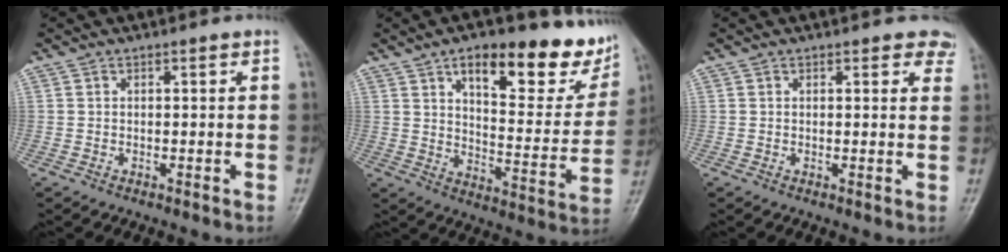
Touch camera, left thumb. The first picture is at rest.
{"total": 20.0, "force": [12.6, 7.8, 13.4], "torque": [-0.123, -0.057, 0.180]}
{"total": 3.8, "force": [3.0, 1.7, 1.6], "torque": [0.012, -0.010, 0.019]}